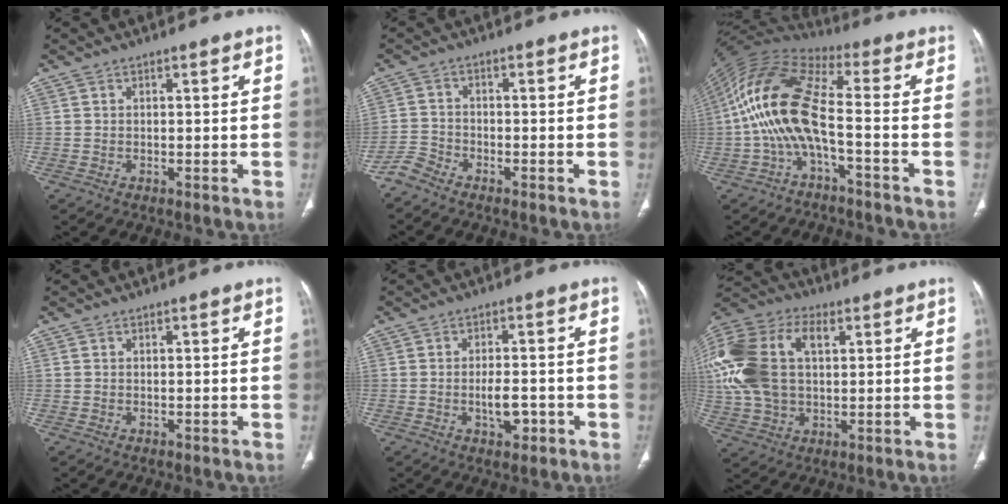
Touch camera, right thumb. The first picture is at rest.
{"total": 2.9, "force": [-2.8, 0.8, 0.3], "torque": [-0.005, 0.001, -0.064]}
{"total": 14.2, "force": [-3.1, 4.9, 12.9], "torque": [-0.268, 0.062, -0.071]}
{"total": 0.0}
{"total": 4.3, "force": [-1.5, 2.2, 3.4], "torque": [-0.043, 0.010, -0.019]}
{"total": 22.2, "force": [4.8, 14.0, 16.6], "torque": [-0.377, 0.025, 0.087]}